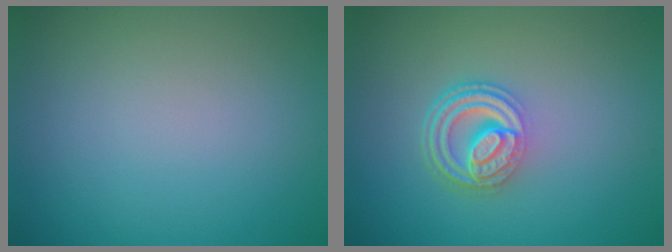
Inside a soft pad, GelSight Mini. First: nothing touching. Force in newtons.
{"total": 4.5, "press": 3.3, "slide": 3.0}